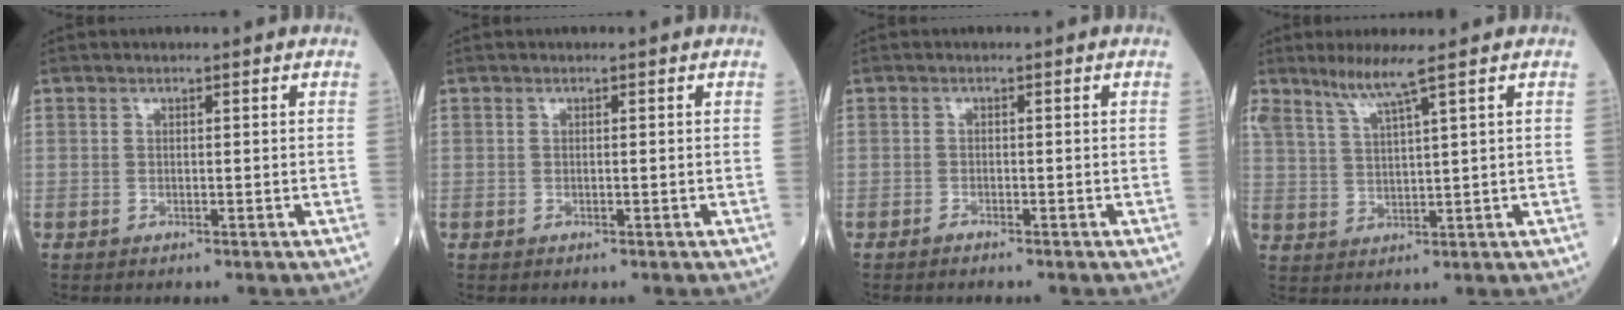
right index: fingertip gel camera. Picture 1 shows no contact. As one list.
[{"total": 0.0}, {"total": 0.7, "force": [-0.7, 0.0, 0.1], "torque": [-0.008, -0.001, -0.012]}, {"total": 5.2, "force": [3.8, -0.8, 3.4], "torque": [-0.074, -0.005, 0.079]}]